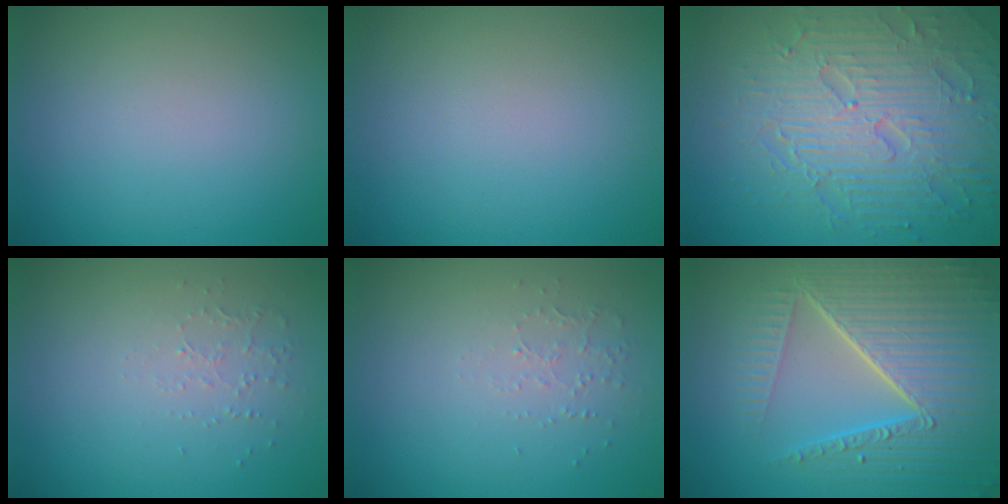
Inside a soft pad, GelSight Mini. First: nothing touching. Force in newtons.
{"total": 0.0}
{"total": 8.0, "press": 6.1, "slide": 5.2}
{"total": 0.8, "press": 0.5, "slide": 0.6}
{"total": 0.8, "press": 0.5, "slide": 0.6}
{"total": 8.6, "press": 6.0, "slide": 6.2}